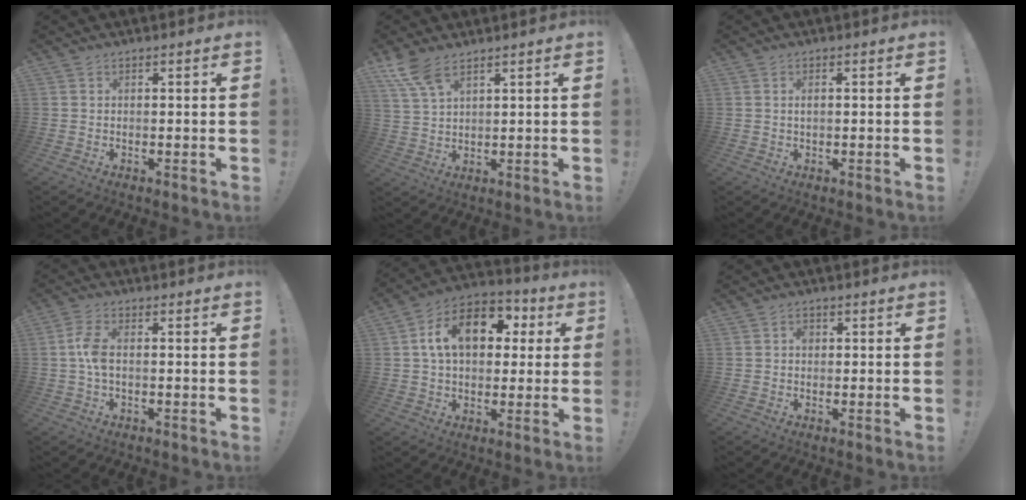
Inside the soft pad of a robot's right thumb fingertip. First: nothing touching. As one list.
[{"total": 7.5, "force": [5.4, 2.7, 4.5], "torque": [-0.095, -0.023, 0.104]}, {"total": 1.2, "force": [0.1, 0.3, 1.1], "torque": [-0.025, 0.002, 0.002]}, {"total": 5.8, "force": [-0.1, 2.7, 5.1], "torque": [-0.114, 0.008, -0.003]}, {"total": 16.7, "force": [4.6, 11.0, 11.8], "torque": [-0.185, 0.005, 0.083]}, {"total": 1.7, "force": [0.1, 1.4, 1.0], "torque": [-0.003, 0.000, -0.002]}]